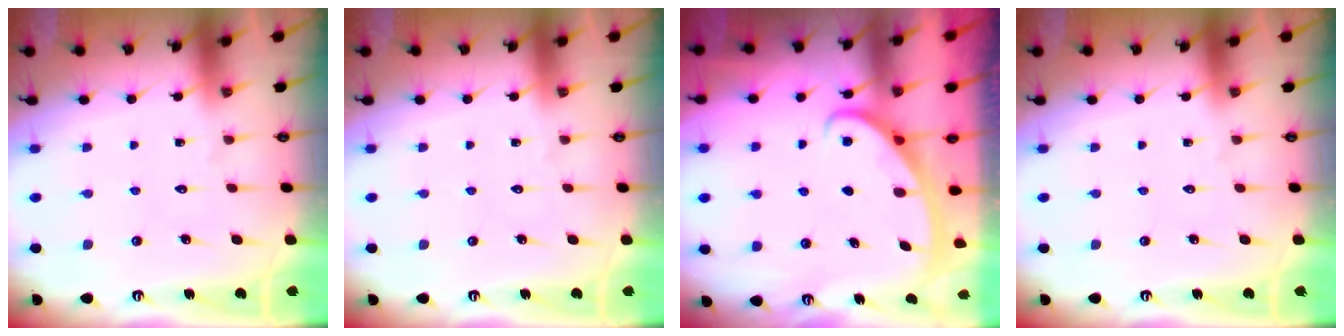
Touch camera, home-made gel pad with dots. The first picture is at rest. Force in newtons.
{"total": 0.0}
{"total": 2.8, "press": 2.8, "slide": 0.4}
{"total": 0.0}